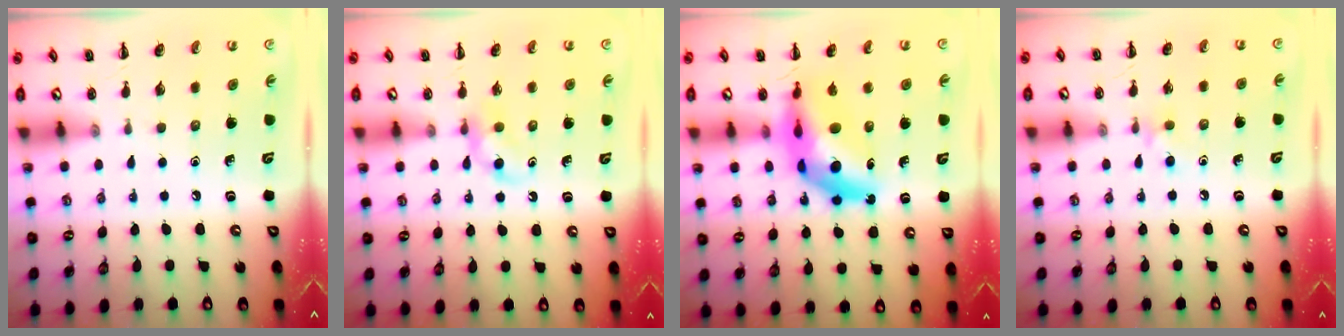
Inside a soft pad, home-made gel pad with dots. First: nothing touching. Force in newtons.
{"total": 3.7, "press": 3.5, "slide": 1.2}
{"total": 12.9, "press": 12.4, "slide": 3.8}
{"total": 3.9, "press": 3.6, "slide": 1.5}